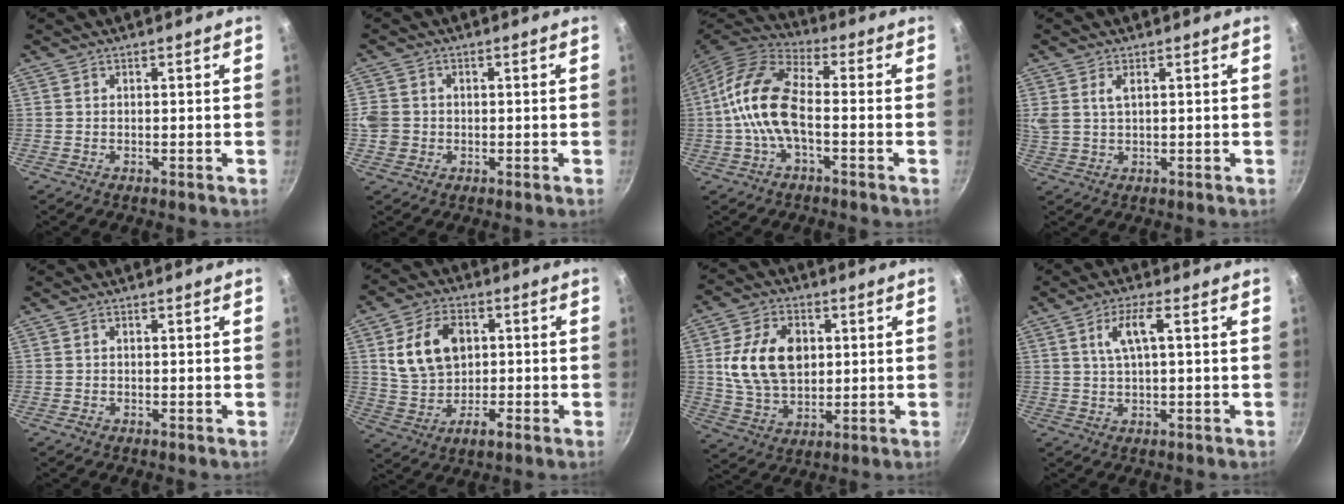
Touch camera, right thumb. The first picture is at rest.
{"total": 4.6, "force": [-0.4, 4.2, 1.9], "torque": [-0.029, 0.009, -0.005]}
{"total": 13.6, "force": [-1.6, 6.4, 11.9], "torque": [-0.249, 0.038, -0.040]}
{"total": 4.2, "force": [1.2, 2.7, 3.0], "torque": [-0.070, 0.007, 0.028]}
{"total": 0.6, "force": [-0.4, 0.4, 0.1], "torque": [0.000, 0.001, -0.008]}
{"total": 12.0, "force": [2.0, 8.4, 8.3], "torque": [-0.130, 0.004, 0.039]}
{"total": 14.6, "force": [2.3, 10.1, 10.3], "torque": [-0.163, -0.003, 0.048]}
{"total": 5.5, "force": [1.5, 1.4, 5.1], "torque": [-0.112, 0.008, 0.033]}